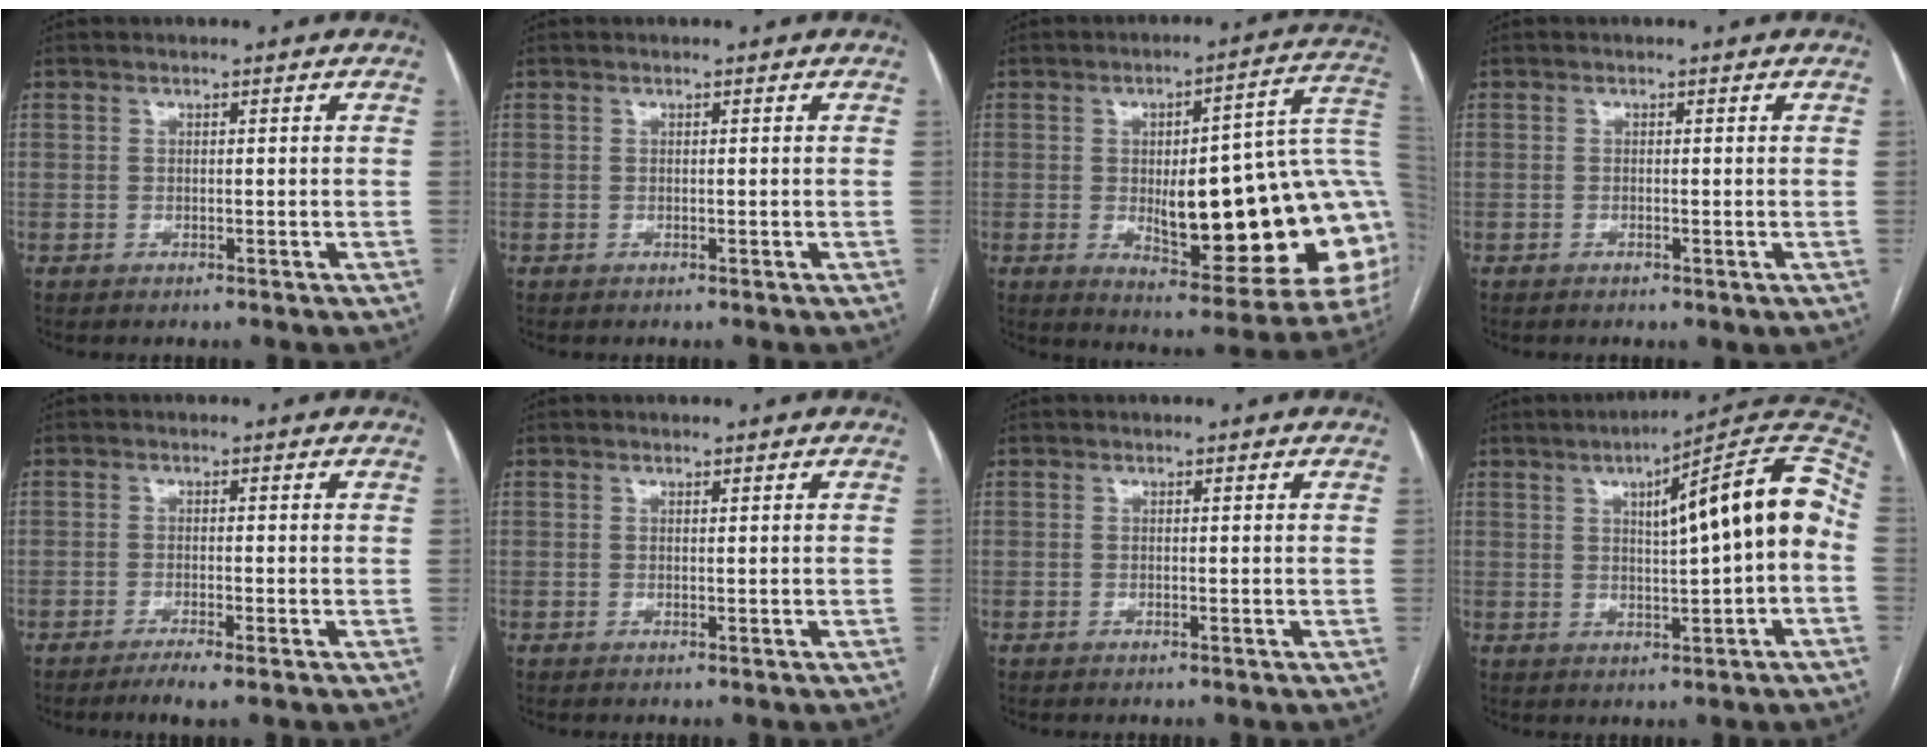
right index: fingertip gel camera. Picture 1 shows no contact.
{"total": 0.0}
{"total": 25.0, "force": [-1.9, 6.6, 24.0], "torque": [-0.237, 0.021, -0.010]}
{"total": 0.7, "force": [-0.3, 0.4, 0.4], "torque": [-0.008, 0.000, -0.003]}
{"total": 2.8, "force": [-1.8, 0.0, 2.1], "torque": [-0.037, -0.006, -0.033]}
{"total": 0.0}
{"total": 0.0}
{"total": 15.0, "force": [1.7, 1.7, 14.8], "torque": [-0.200, 0.040, 0.019]}